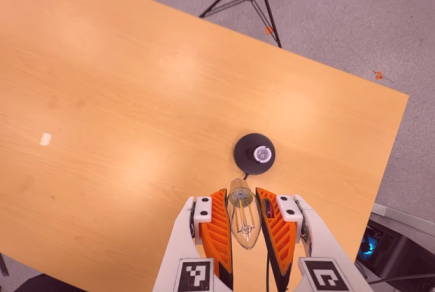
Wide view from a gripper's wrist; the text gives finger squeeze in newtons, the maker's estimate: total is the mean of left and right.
{"total": 19.9, "left": 21.3, "right": 18.6}